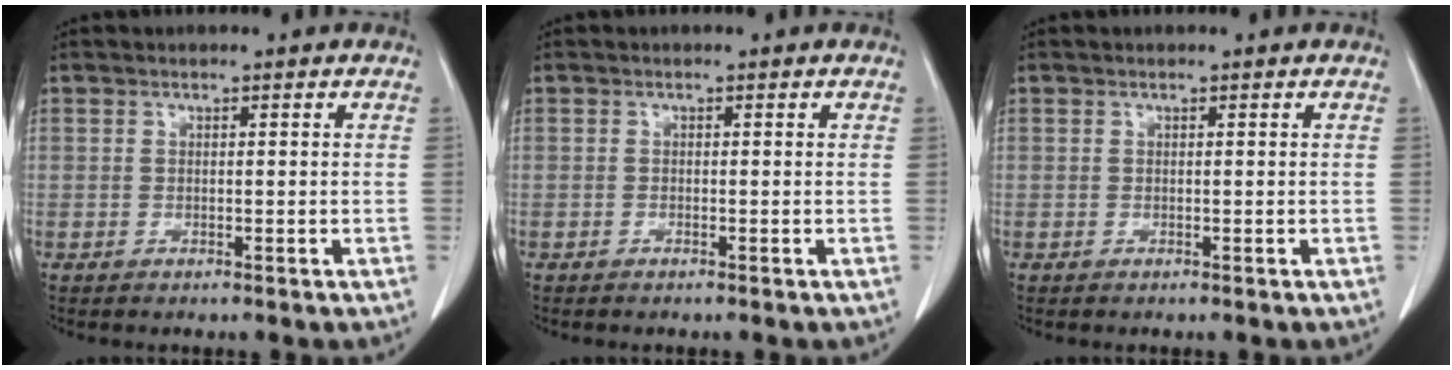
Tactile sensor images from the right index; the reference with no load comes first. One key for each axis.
{"total": 0.0}
{"total": 0.0}